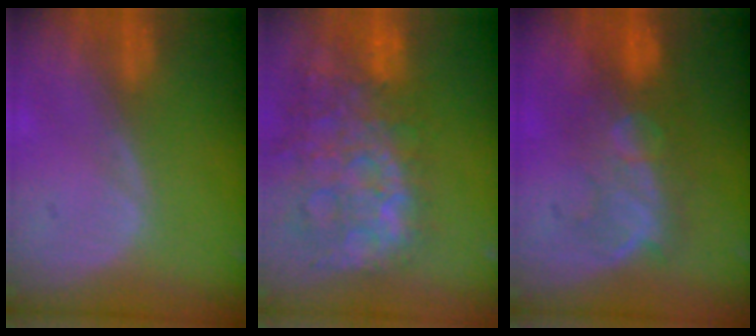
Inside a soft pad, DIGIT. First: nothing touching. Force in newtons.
{"total": 14.8, "press": 12.1, "slide": 8.6}
{"total": 8.8, "press": 8.2, "slide": 3.2}